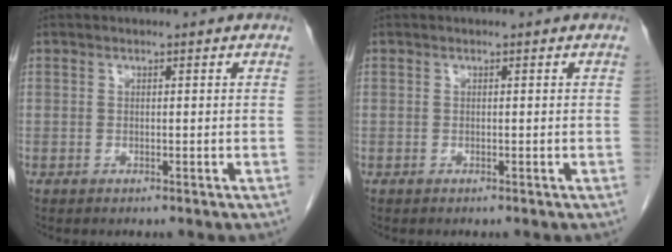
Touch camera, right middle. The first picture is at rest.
{"total": 0.0}